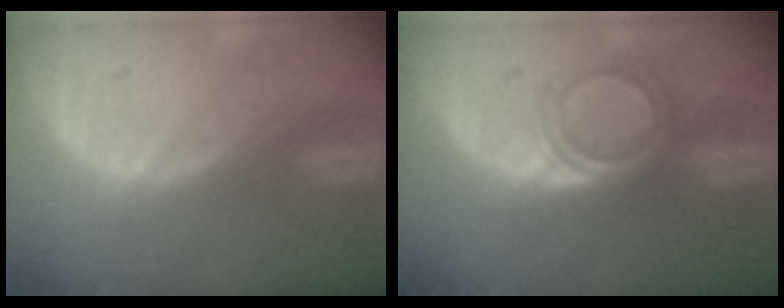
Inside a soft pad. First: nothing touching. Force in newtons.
{"total": 4.9, "press": 4.2, "slide": 2.5}